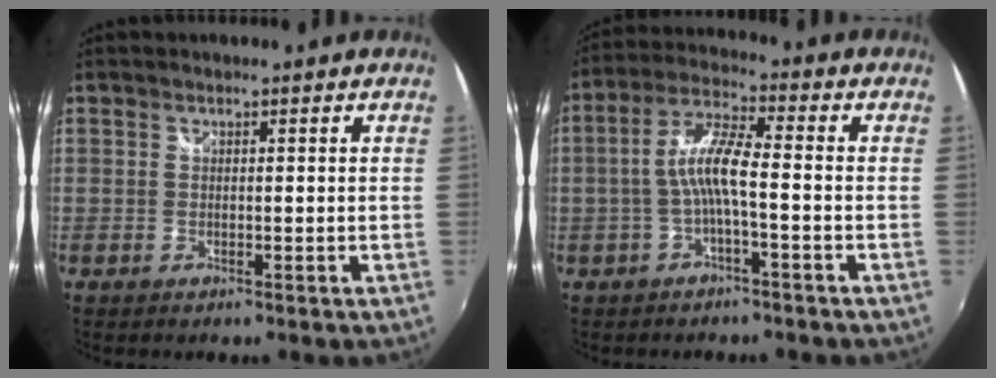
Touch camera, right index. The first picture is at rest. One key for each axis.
{"total": 7.0, "fx": -1.7, "fy": 0.7, "fz": 6.7, "tx": -0.150, "ty": 0.014, "tz": -0.032}